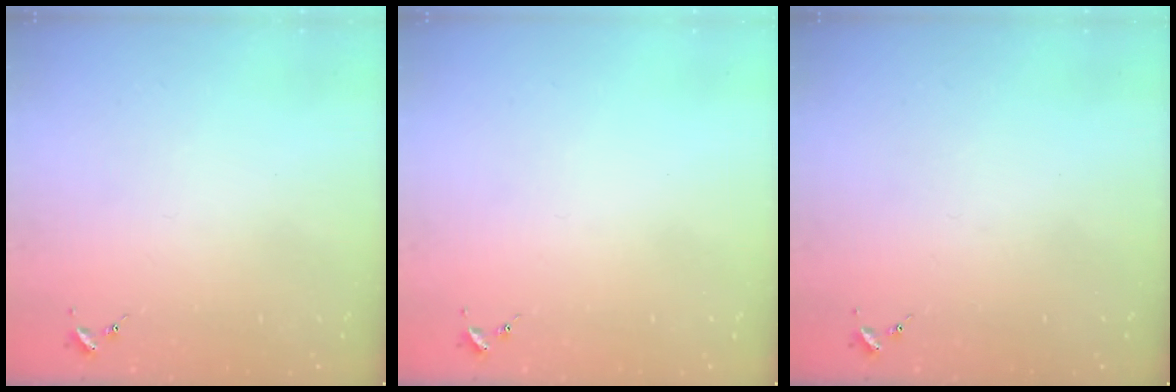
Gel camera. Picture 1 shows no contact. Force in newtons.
{"total": 0.0}
{"total": 0.0}